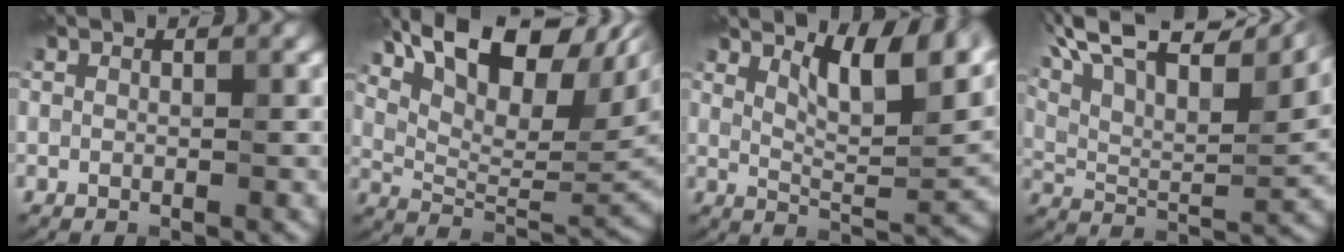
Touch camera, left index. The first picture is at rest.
{"total": 13.4, "force": [6.9, 5.5, 10.2], "torque": [-0.163, 0.016, 0.119]}
{"total": 7.7, "force": [4.4, 2.2, 5.9], "torque": [-0.092, -0.002, 0.077]}
{"total": 16.2, "force": [10.6, 6.0, 10.7], "torque": [-0.194, 0.054, 0.162]}